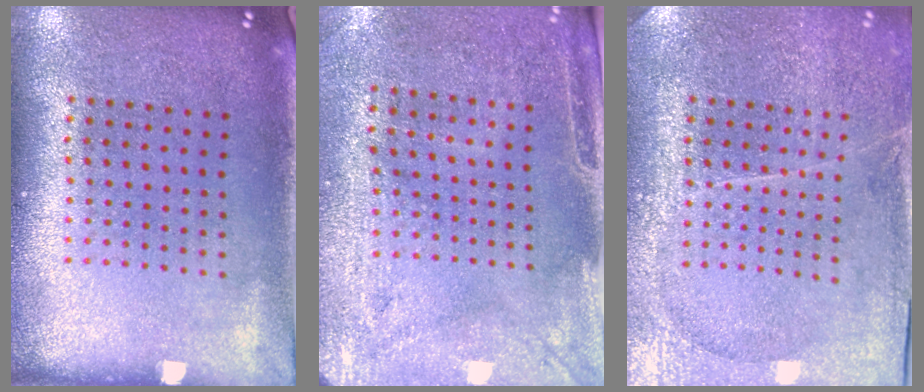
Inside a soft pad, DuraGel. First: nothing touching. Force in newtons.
{"total": 3.0, "press": 2.4, "slide": 1.7}
{"total": 3.8, "press": 3.5, "slide": 1.5}